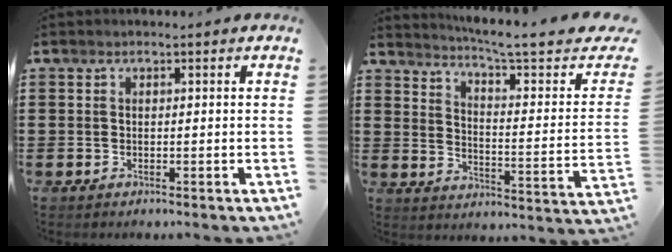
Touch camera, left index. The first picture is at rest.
{"total": 6.0, "force": [4.8, -0.6, 3.6], "torque": [-0.076, -0.040, 0.072]}